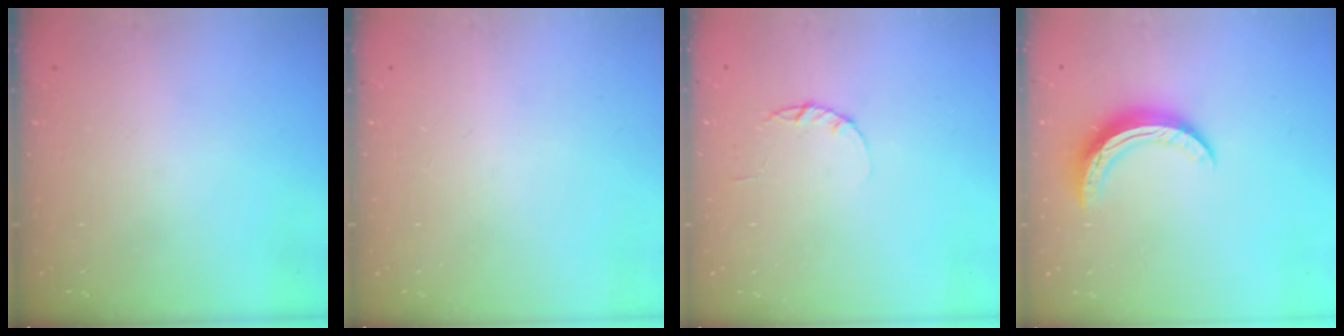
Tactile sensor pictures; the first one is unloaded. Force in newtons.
{"total": 0.0}
{"total": 2.2, "press": 2.2, "slide": 0.4}
{"total": 9.3, "press": 9.3, "slide": 0.3}